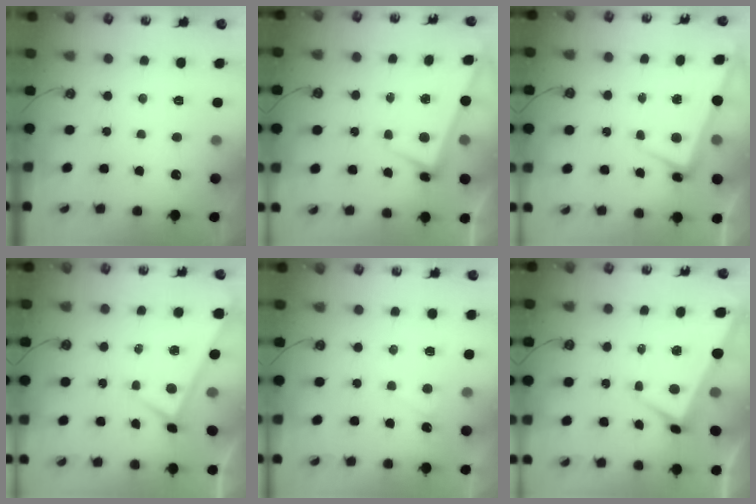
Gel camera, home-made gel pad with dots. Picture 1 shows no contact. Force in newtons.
{"total": 2.6, "press": 2.5, "slide": 0.7}
{"total": 2.3, "press": 2.2, "slide": 0.8}
{"total": 0.0}
{"total": 1.0, "press": 0.9, "slide": 0.4}
{"total": 0.9, "press": 0.2, "slide": 0.9}